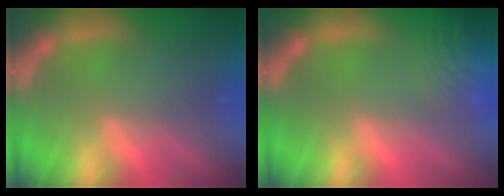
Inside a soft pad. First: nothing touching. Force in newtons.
{"total": 9.5}